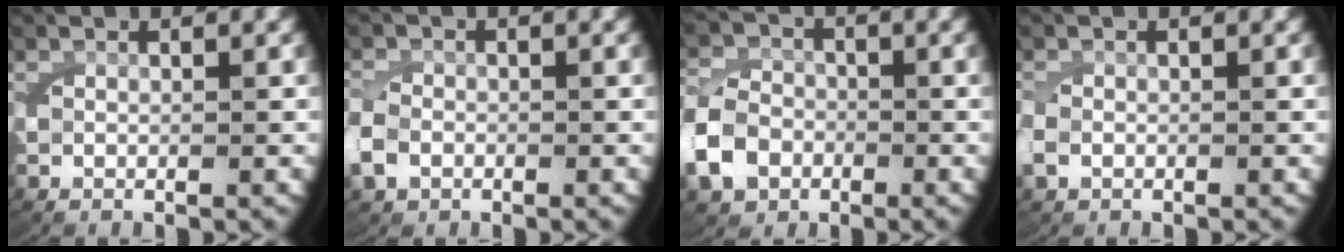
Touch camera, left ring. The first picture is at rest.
{"total": 2.3, "force": [-0.8, 1.9, 0.9], "torque": [-0.037, -0.006, -0.011]}
{"total": 5.3, "force": [-1.7, 4.6, 2.1], "torque": [-0.049, -0.008, -0.031]}
{"total": 1.2, "force": [-0.4, 1.0, 0.5], "torque": [-0.026, -0.006, -0.003]}